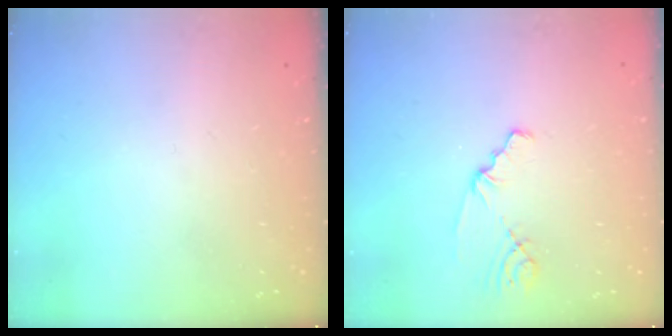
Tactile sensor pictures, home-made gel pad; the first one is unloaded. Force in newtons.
{"total": 1.1, "press": 1.1, "slide": 0.2}